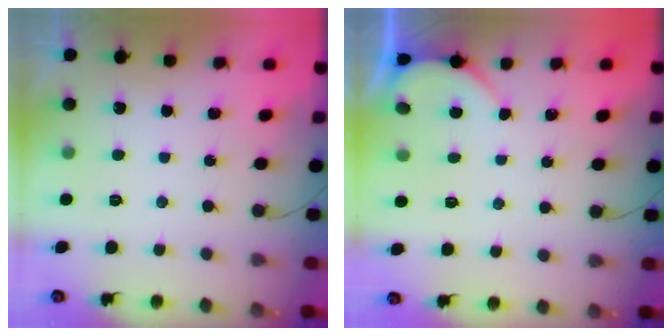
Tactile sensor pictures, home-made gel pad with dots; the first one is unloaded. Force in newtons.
{"total": 2.1, "press": 2.1, "slide": 0.2}